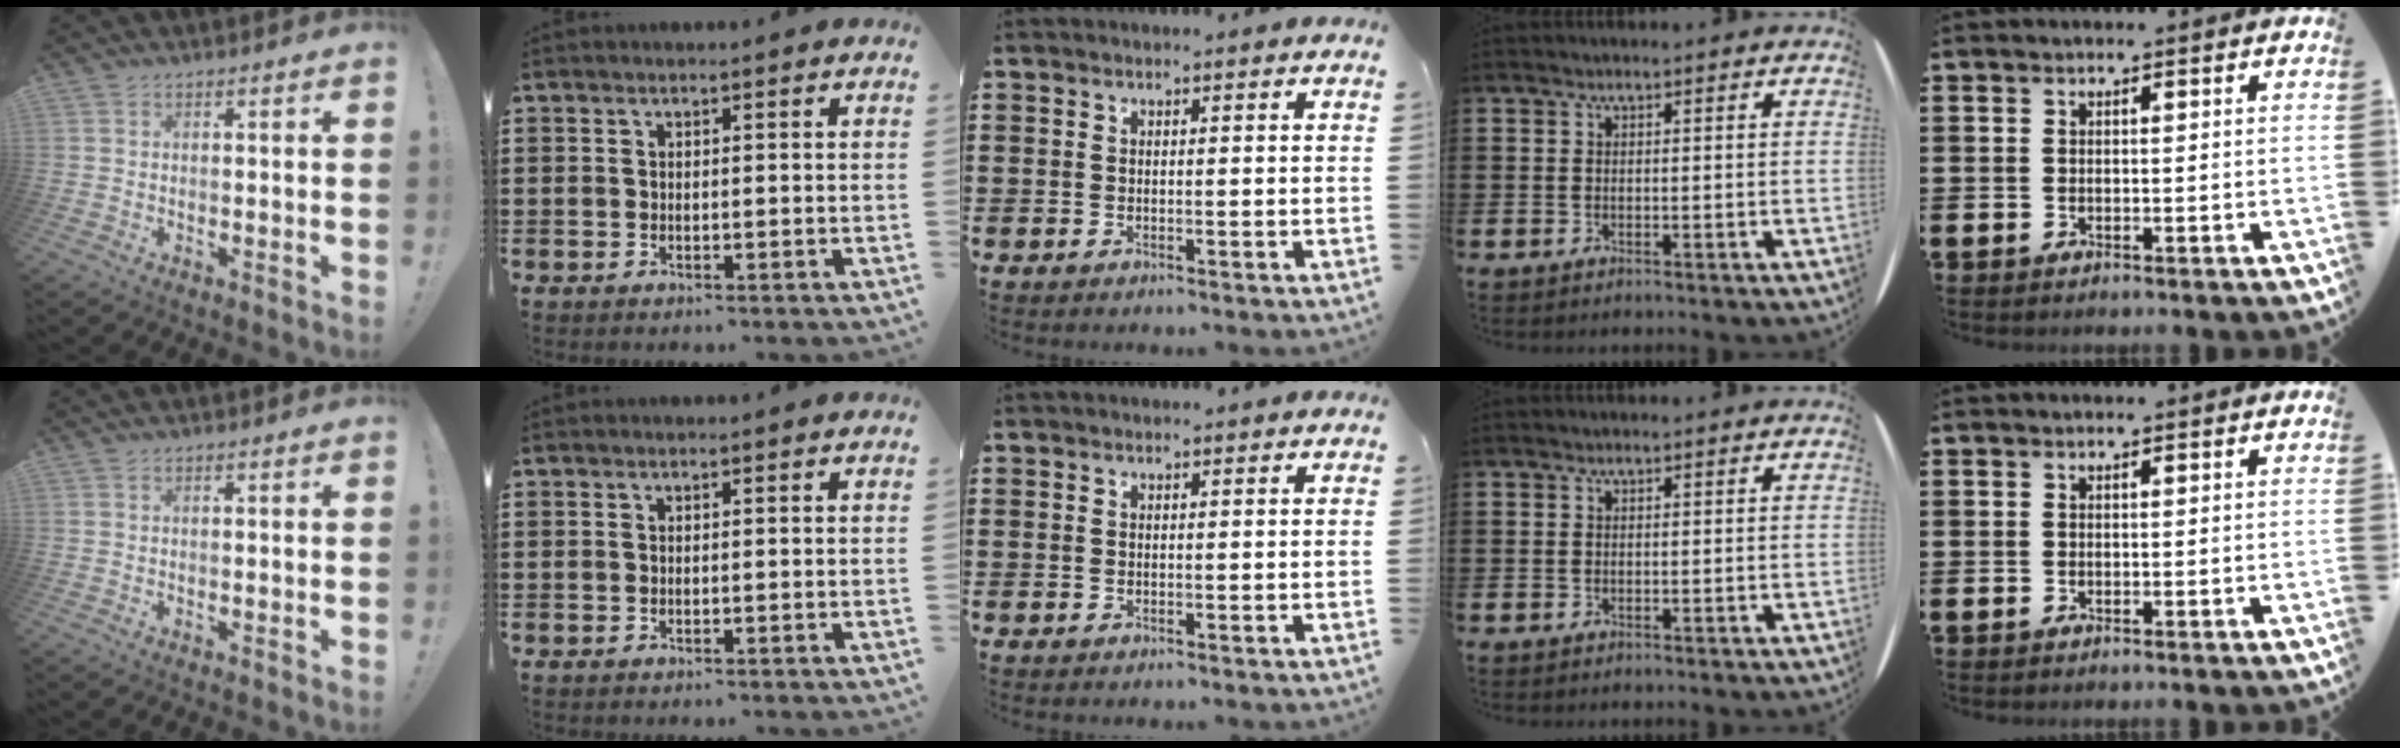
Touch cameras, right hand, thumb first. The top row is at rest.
{}